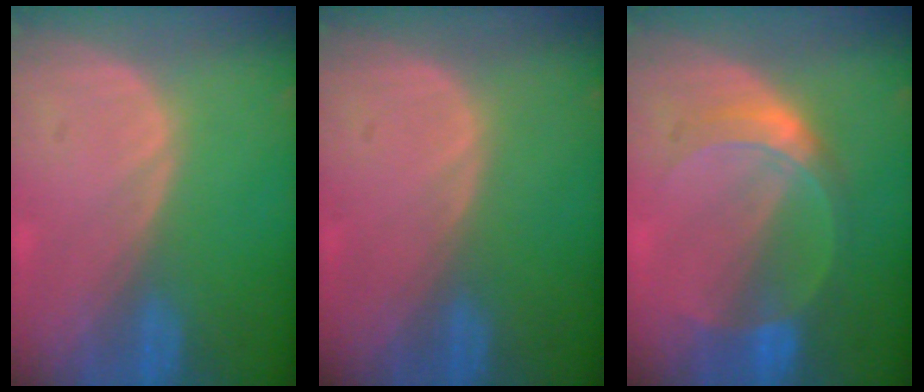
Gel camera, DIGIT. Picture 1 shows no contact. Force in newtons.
{"total": 0.0}
{"total": 5.6, "press": 5.6, "slide": 0.0}